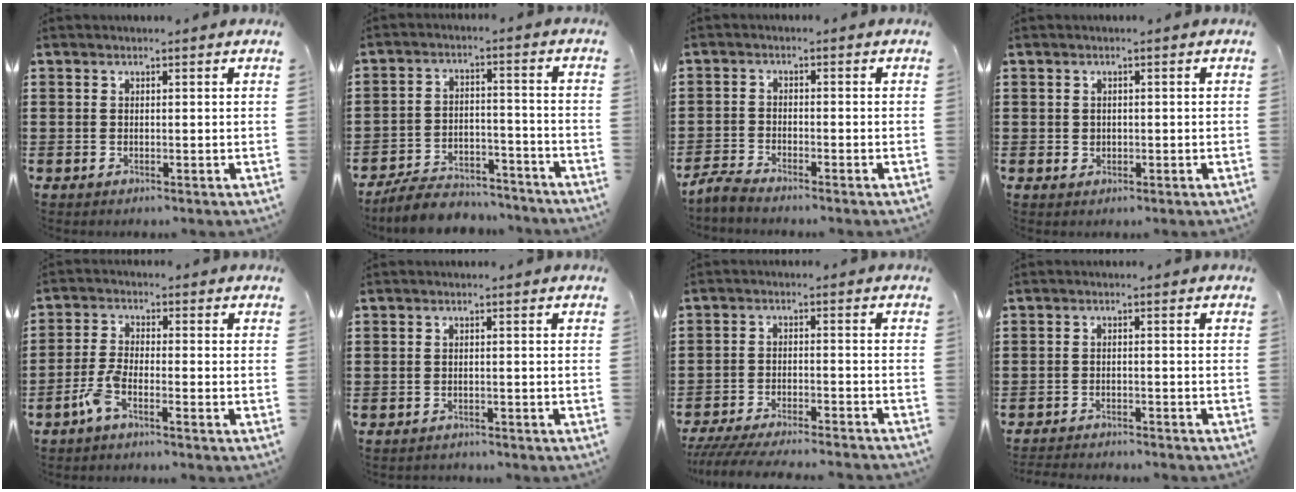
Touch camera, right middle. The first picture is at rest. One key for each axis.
{"total": 6.8, "fx": -6.5, "fy": 1.4, "fz": 1.4, "tx": -0.021, "ty": 0.019, "tz": -0.126}
{"total": 2.6, "fx": -2.5, "fy": 0.2, "fz": 0.7, "tx": -0.036, "ty": -0.003, "tz": -0.058}
{"total": 1.0, "fx": 0.1, "fy": 0.9, "fz": 0.3, "tx": -0.008, "ty": 0.006, "tz": 0.002}
{"total": 4.2, "fx": -2.7, "fy": 0.7, "fz": 3.2, "tx": -0.081, "ty": -0.005, "tz": -0.056}
{"total": 1.1, "fx": -1.0, "fy": 0.3, "fz": -0.2, "tx": 0.000, "ty": 0.004, "tz": -0.024}
{"total": 5.0, "fx": -4.8, "fy": 0.1, "fz": 1.5, "tx": -0.038, "ty": -0.012, "tz": -0.097}
{"total": 2.4, "fx": -2.4, "fy": 0.1, "fz": 0.0, "tx": -0.005, "ty": 0.000, "tz": -0.051}